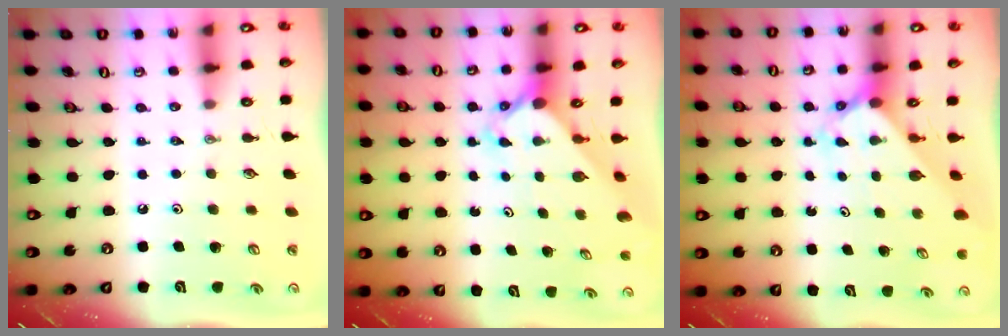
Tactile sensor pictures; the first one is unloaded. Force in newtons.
{"total": 2.3, "press": 2.3, "slide": 0.1}
{"total": 2.4, "press": 2.4, "slide": 0.2}